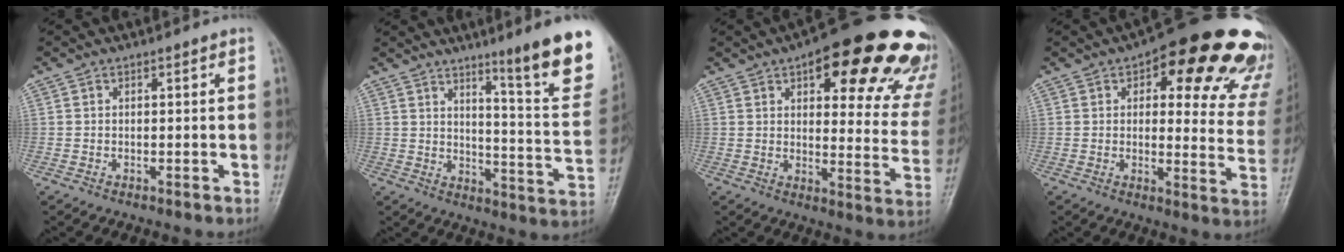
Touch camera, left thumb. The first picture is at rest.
{"total": 17.4, "force": [10.8, 1.5, 13.6], "torque": [-0.147, -0.077, 0.149]}
{"total": 26.6, "force": [16.4, 9.6, 18.7], "torque": [-0.190, -0.053, 0.195]}
{"total": 23.5, "force": [14.0, 9.5, 16.3], "torque": [-0.147, -0.043, 0.155]}